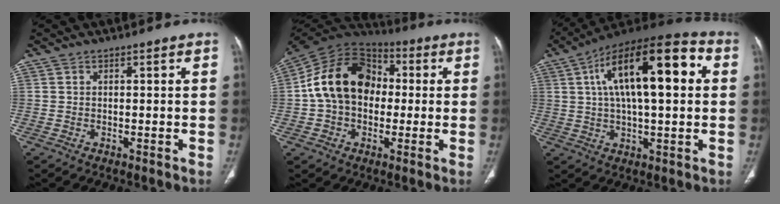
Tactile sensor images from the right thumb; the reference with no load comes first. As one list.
[{"total": 17.1, "force": [0.6, 12.8, 11.4], "torque": [-0.177, 0.039, -0.001]}, {"total": 21.8, "force": [5.0, 8.3, 19.5], "torque": [-0.307, 0.023, 0.070]}]